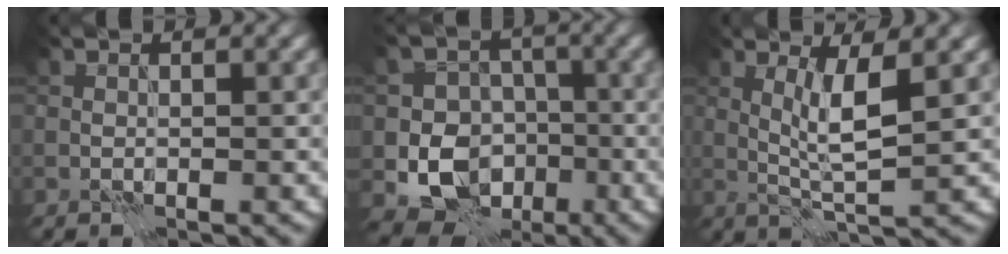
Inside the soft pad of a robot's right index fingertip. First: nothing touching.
{"total": 7.6, "force": [-2.3, 6.6, 3.1], "torque": [-0.028, -0.009, -0.061]}
{"total": 3.7, "force": [0.7, 0.3, 3.6], "torque": [-0.073, -0.008, 0.020]}